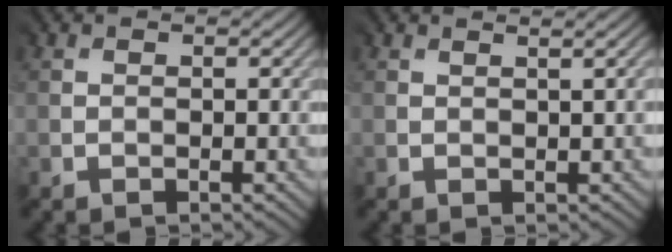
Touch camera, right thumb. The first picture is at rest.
{"total": 1.0, "force": [0.8, -0.6, 0.1], "torque": [-0.005, 0.003, 0.015]}